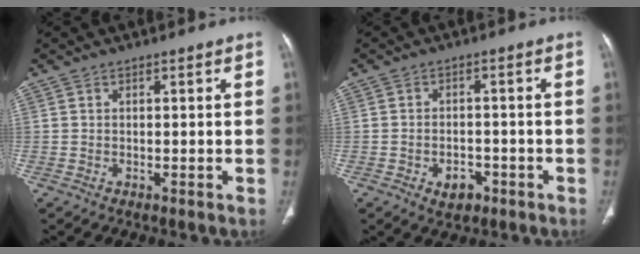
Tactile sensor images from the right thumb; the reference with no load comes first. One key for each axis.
{"total": 4.3, "fx": -2.1, "fy": 2.9, "fz": 2.3, "tx": -0.021, "ty": 0.014, "tz": -0.026}